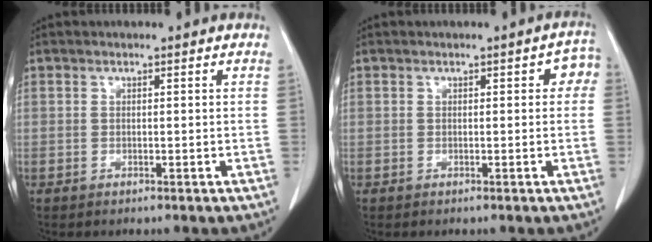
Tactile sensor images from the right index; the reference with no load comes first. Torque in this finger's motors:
{"motor_torque": [0.29, 0.05, 0.04, 0.00]}